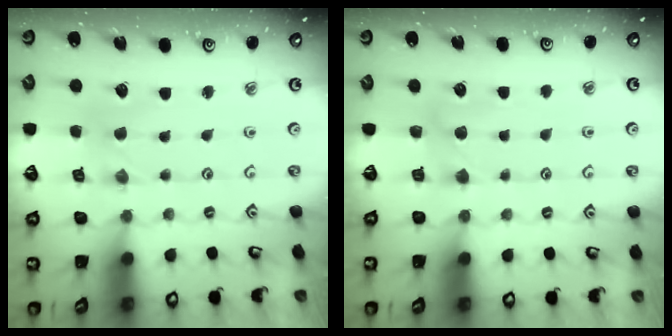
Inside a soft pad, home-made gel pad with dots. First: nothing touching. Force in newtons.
{"total": 4.2, "press": 4.2, "slide": 0.5}